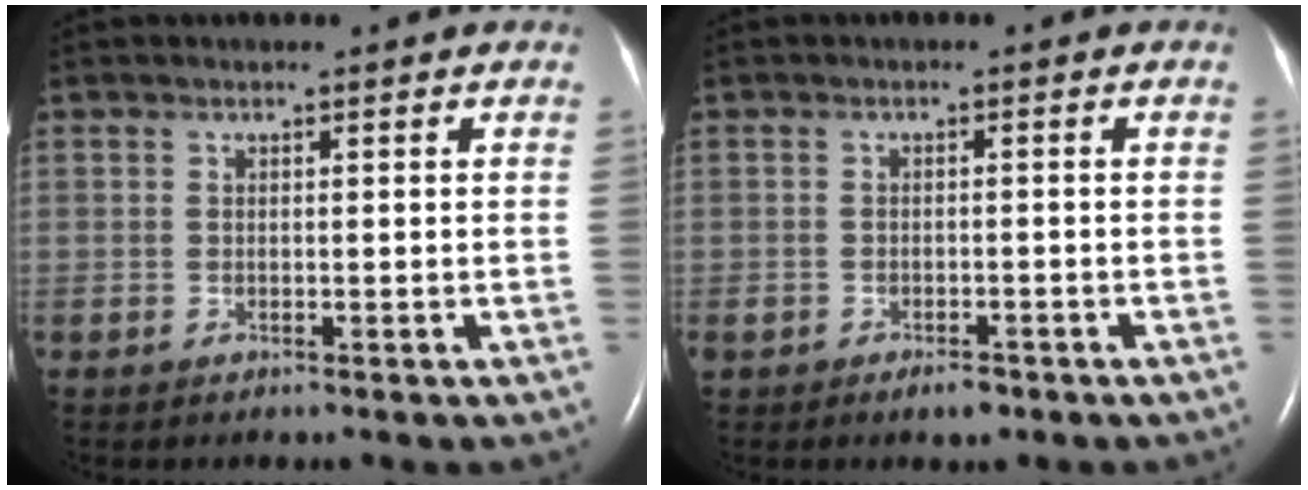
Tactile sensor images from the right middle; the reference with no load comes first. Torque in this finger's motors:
{"motor_torque": [0.00, 0.03, 0.01, 0.00]}